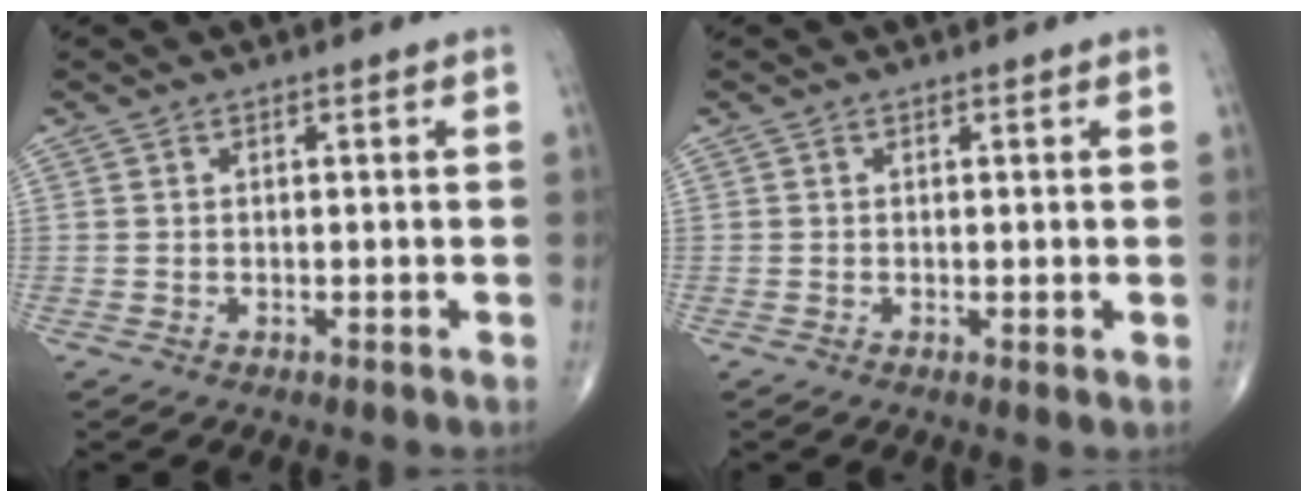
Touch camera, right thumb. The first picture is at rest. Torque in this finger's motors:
{"motor_torque": [-0.24, 0.04, -0.40, -0.22, -0.03]}